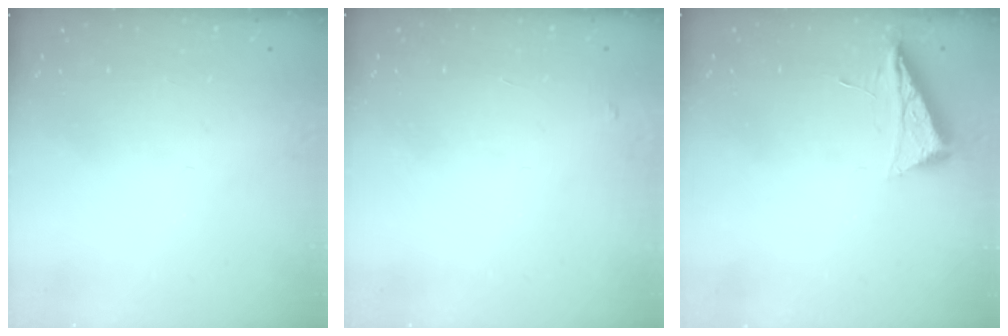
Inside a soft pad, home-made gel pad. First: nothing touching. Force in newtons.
{"total": 4.0, "press": 4.0, "slide": 0.2}
{"total": 6.8, "press": 6.8, "slide": 0.9}